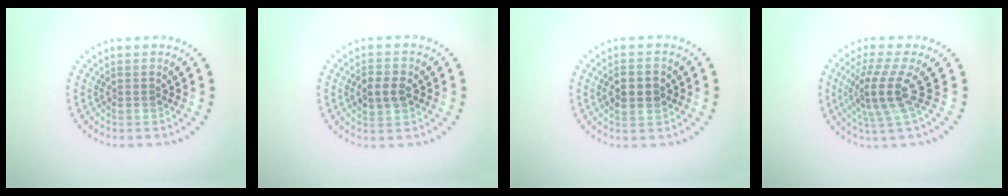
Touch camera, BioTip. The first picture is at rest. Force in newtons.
{"total": 2.5, "press": 2.5, "slide": 0.1}
{"total": 2.5, "press": 2.5, "slide": 0.1}
{"total": 3.9, "press": 2.8, "slide": 2.7}